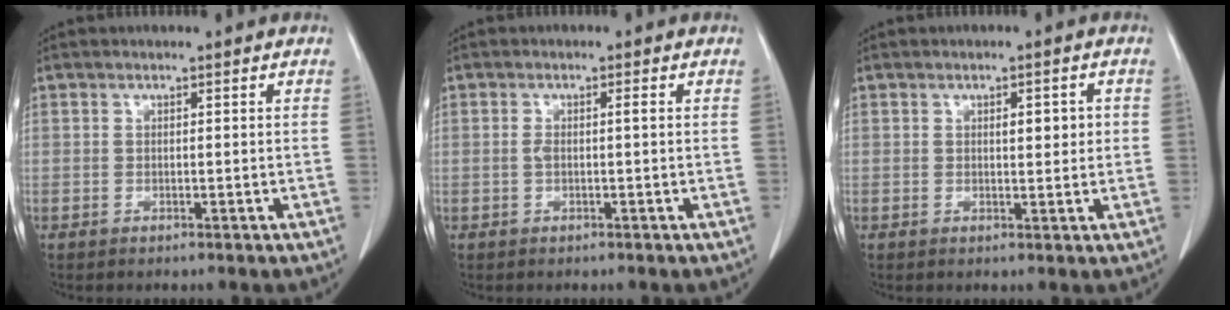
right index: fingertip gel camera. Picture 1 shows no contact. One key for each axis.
{"total": 1.6, "fx": 0.0, "fy": 0.2, "fz": 1.6, "tx": -0.036, "ty": 0.004, "tz": 0.002}
{"total": 2.7, "fx": 0.6, "fy": 1.0, "fz": 2.5, "tx": -0.034, "ty": 0.001, "tz": 0.009}